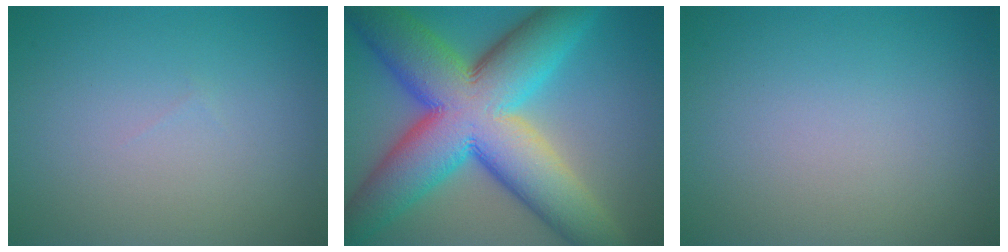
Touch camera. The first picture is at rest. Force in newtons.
{"total": 16.4, "press": 16.4, "slide": 0.5}
{"total": 0.0}